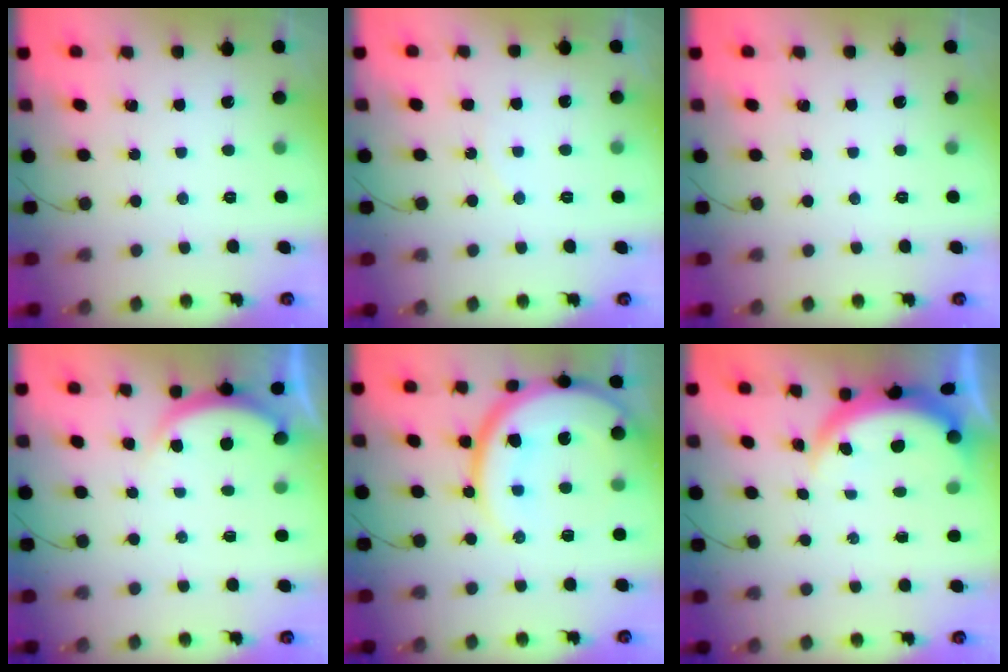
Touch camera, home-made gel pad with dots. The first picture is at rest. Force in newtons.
{"total": 4.8, "press": 4.8, "slide": 0.6}
{"total": 0.0}
{"total": 3.3, "press": 3.2, "slide": 0.7}
{"total": 19.5, "press": 19.4, "slide": 2.0}
{"total": 6.0, "press": 5.7, "slide": 1.8}